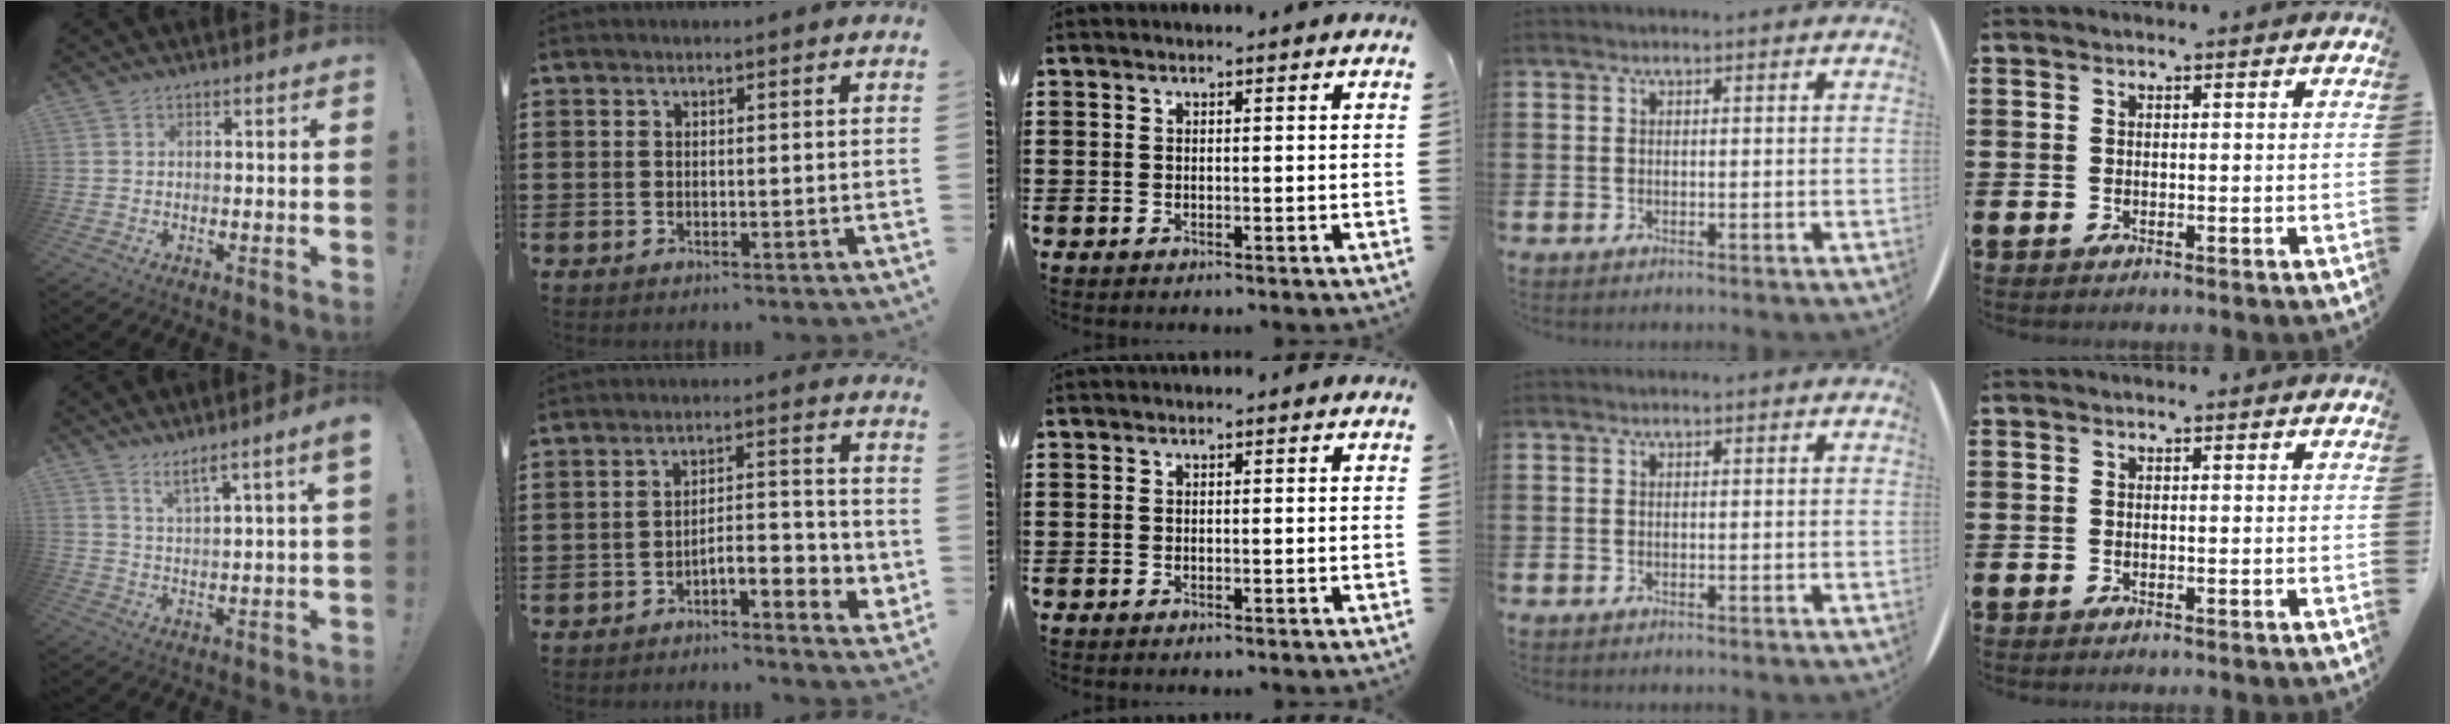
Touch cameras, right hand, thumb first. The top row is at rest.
{"thumb": {"total": 5.9, "force": [4.6, -0.6, 3.7], "torque": [-0.061, -0.028, 0.073]}, "index": {"total": 4.5, "force": [-3.1, 1.3, 2.9], "torque": [-0.050, 0.009, -0.059]}}